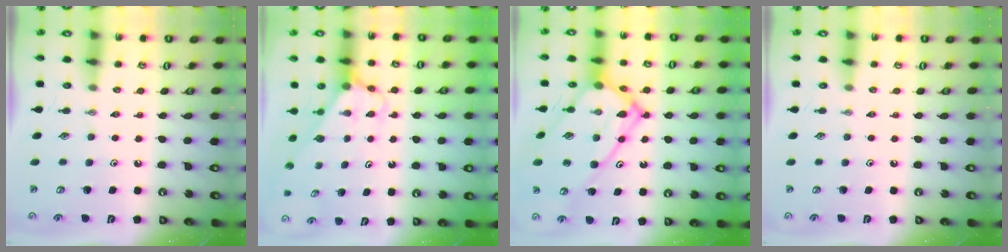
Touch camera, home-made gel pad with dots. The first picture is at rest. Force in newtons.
{"total": 3.0, "press": 3.0, "slide": 0.2}
{"total": 19.3, "press": 19.3, "slide": 1.8}
{"total": 0.0}